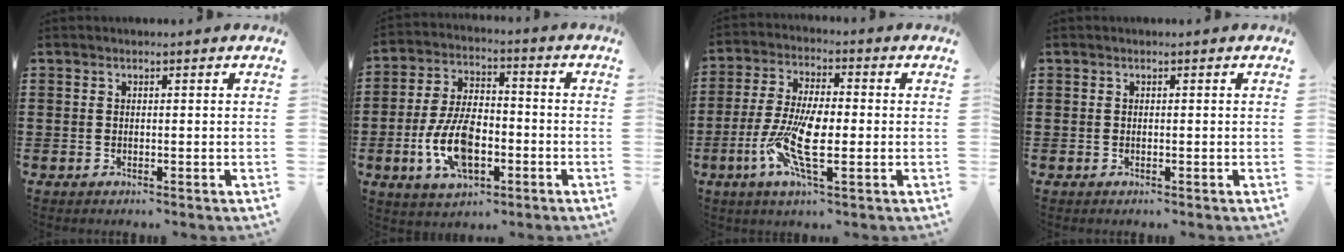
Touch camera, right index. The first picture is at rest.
{"total": 10.4, "force": [-3.1, 5.3, 8.3], "torque": [-0.186, -0.002, -0.057]}
{"total": 10.5, "force": [-2.6, 3.3, 9.6], "torque": [-0.215, -0.018, -0.053]}
{"total": 0.0}